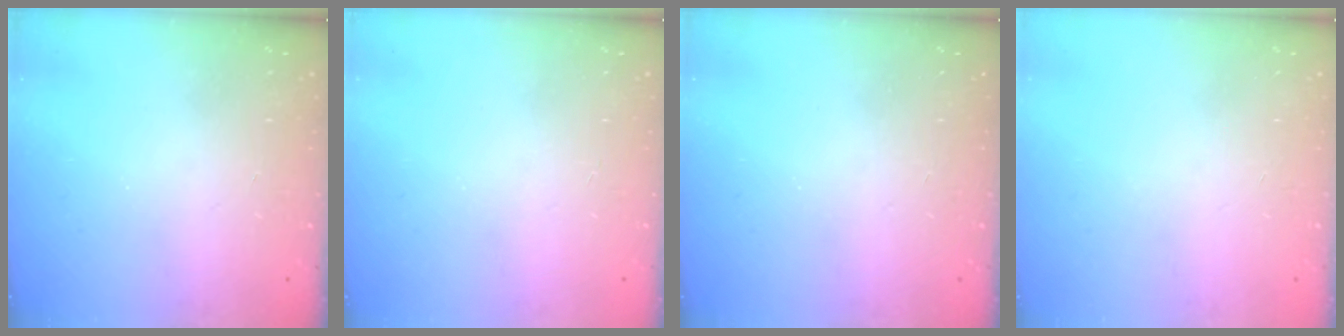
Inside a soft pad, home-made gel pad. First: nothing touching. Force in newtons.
{"total": 0.0}
{"total": 0.0}
{"total": 0.0}